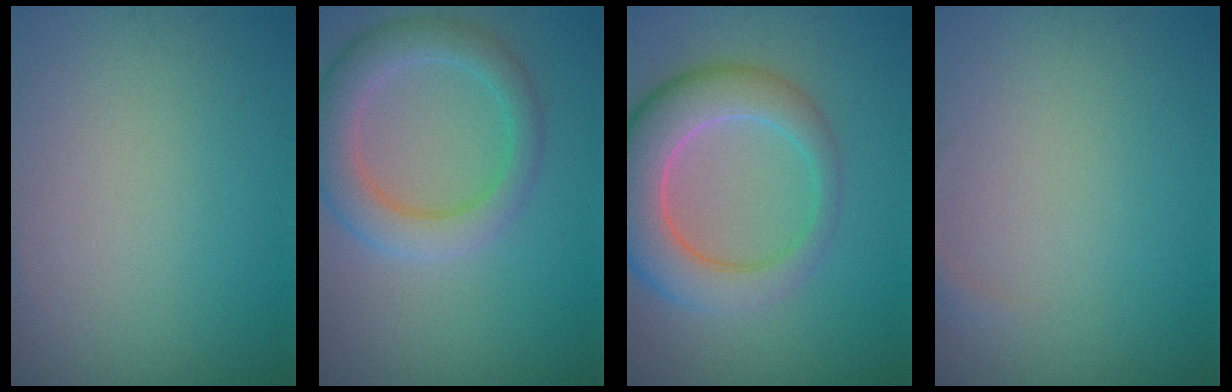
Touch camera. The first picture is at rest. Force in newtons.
{"total": 5.0, "press": 4.9, "slide": 0.4}
{"total": 7.4, "press": 7.3, "slide": 0.5}
{"total": 0.7, "press": 0.7, "slide": 0.1}